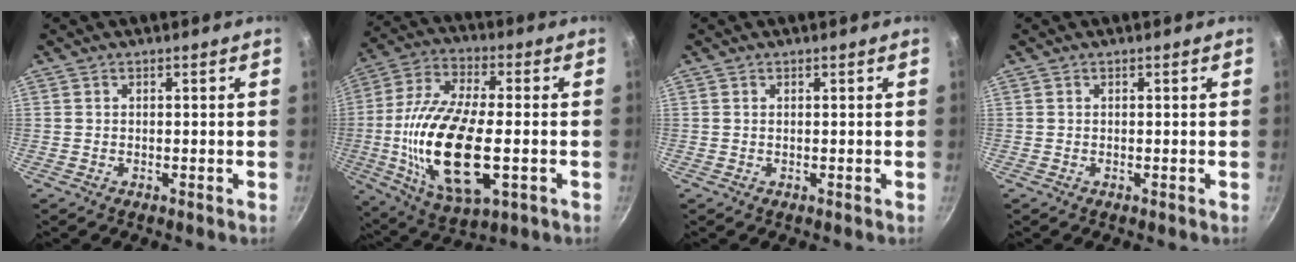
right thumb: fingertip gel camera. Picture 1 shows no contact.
{"total": 22.3, "force": [-3.3, 9.6, 19.8], "torque": [-0.403, 0.003, -0.047]}
{"total": 0.0}
{"total": 0.0}